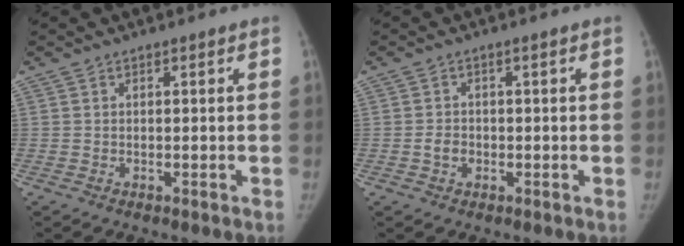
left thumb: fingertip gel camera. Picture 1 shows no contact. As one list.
[{"total": 2.1, "force": [-0.6, 1.7, 1.1], "torque": [-0.011, 0.008, -0.010]}]